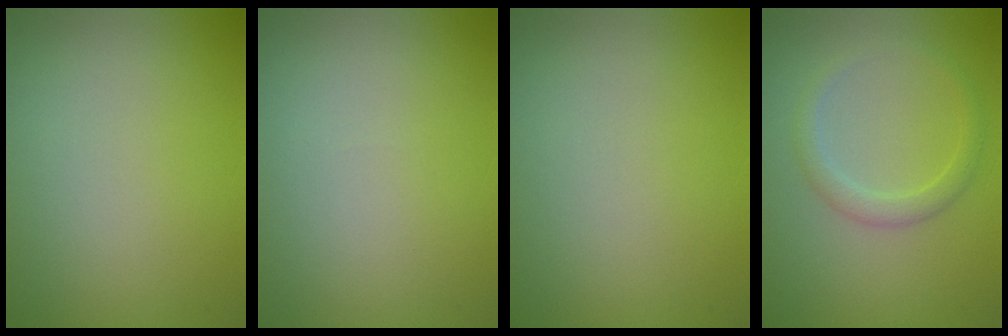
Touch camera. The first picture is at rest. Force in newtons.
{"total": 0.0}
{"total": 0.0}
{"total": 1.8, "press": 1.8, "slide": 0.1}